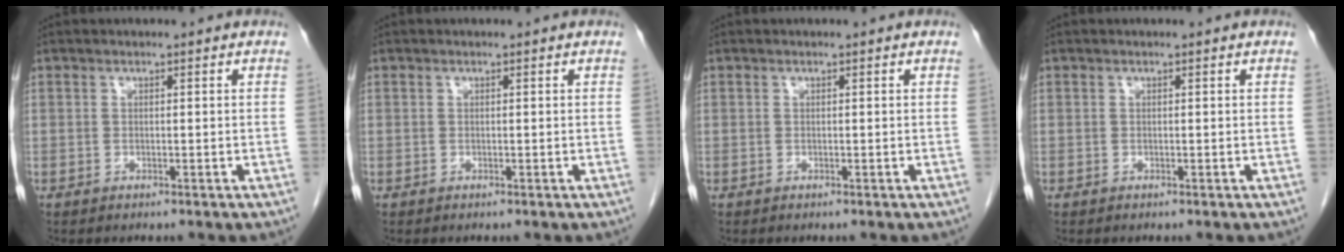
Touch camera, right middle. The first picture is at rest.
{"total": 0.0}
{"total": 0.0}
{"total": 0.0}